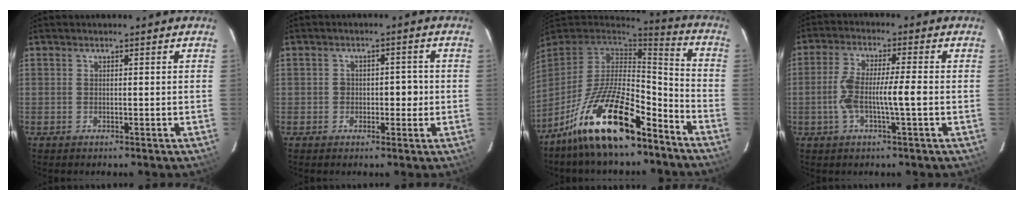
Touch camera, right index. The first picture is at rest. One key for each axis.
{"total": 4.0, "fx": -0.6, "fy": 2.5, "fz": 3.1, "tx": -0.042, "ty": 0.020, "tz": -0.004}
{"total": 20.9, "fx": -14.3, "fy": 5.6, "fz": 14.2, "tx": -0.271, "ty": -0.007, "tz": -0.253}
{"total": 7.7, "fx": -1.6, "fy": 0.8, "fz": 7.5, "tx": -0.151, "ty": 0.013, "tz": -0.031}